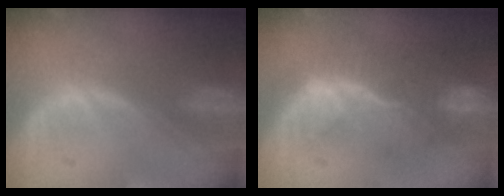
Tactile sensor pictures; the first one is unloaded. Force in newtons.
{"total": 10.0, "press": 8.5, "slide": 5.3}